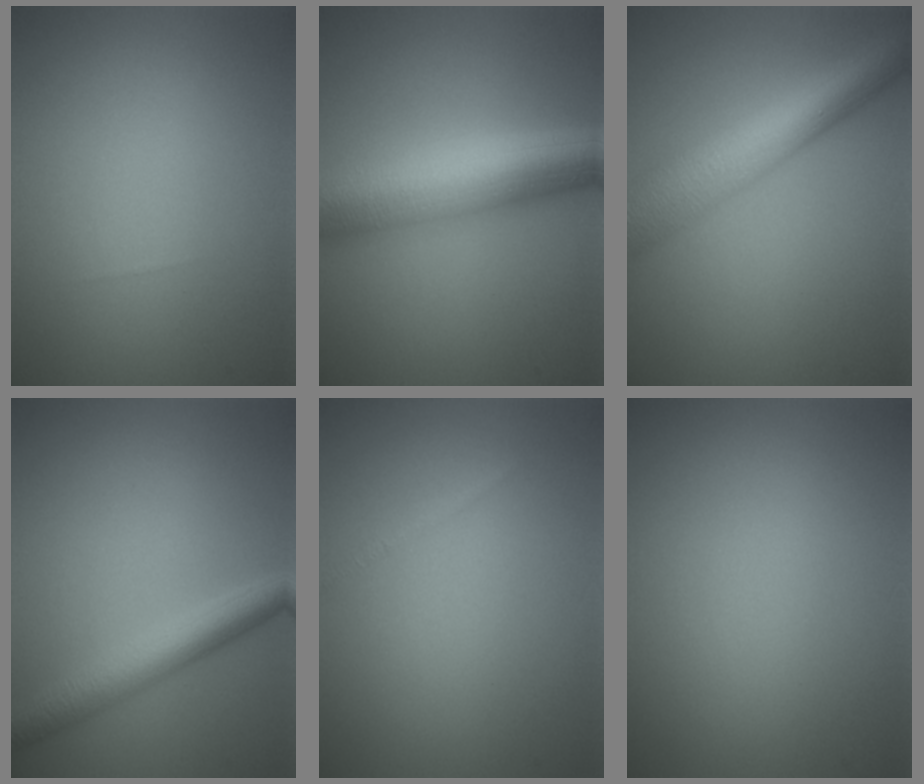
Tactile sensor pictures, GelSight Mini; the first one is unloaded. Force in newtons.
{"total": 10.4, "press": 10.4, "slide": 0.2}
{"total": 9.0, "press": 9.0, "slide": 0.3}
{"total": 4.3, "press": 4.3, "slide": 0.1}
{"total": 0.6, "press": 0.6, "slide": 0.0}
{"total": 0.0}